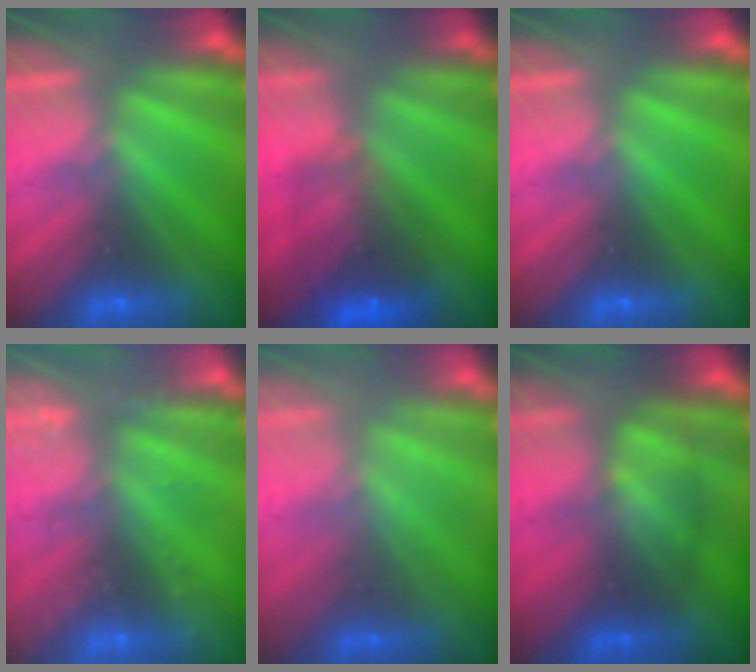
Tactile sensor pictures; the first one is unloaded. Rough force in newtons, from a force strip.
{"total": 7.2}
{"total": 0.0}
{"total": 2.5}
{"total": 2.1}
{"total": 2.3}